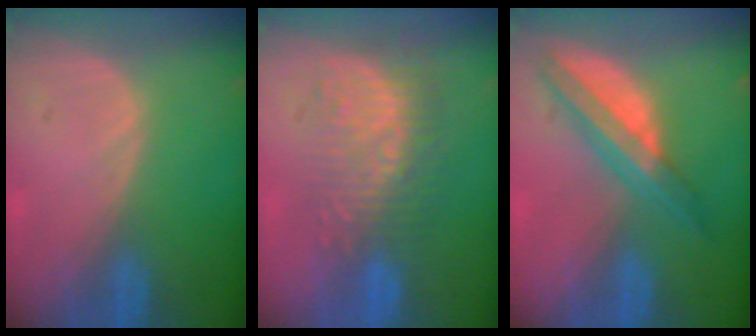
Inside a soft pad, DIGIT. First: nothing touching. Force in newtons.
{"total": 9.5, "press": 8.5, "slide": 4.3}
{"total": 7.2, "press": 6.2, "slide": 3.6}